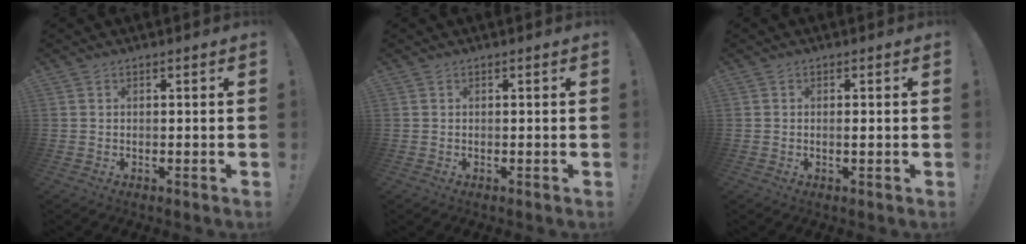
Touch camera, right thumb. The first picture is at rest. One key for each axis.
{"total": 0.0}
{"total": 1.1, "fx": -0.1, "fy": -0.2, "fz": 1.1, "tx": -0.011, "ty": -0.004, "tz": -0.004}